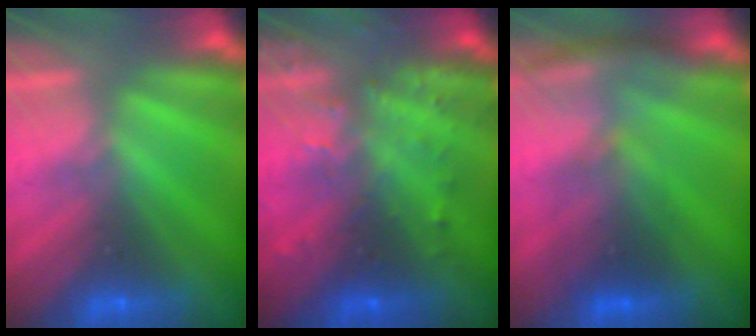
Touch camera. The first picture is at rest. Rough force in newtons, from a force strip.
{"total": 4.7}
{"total": 2.8}